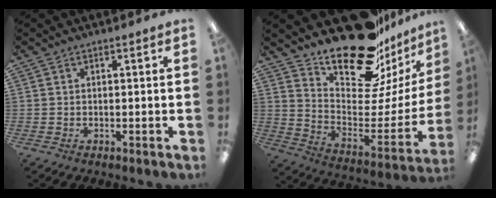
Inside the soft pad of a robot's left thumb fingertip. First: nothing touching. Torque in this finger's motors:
{"motor_torque": [1.34, 1.33, 1.40, -1.37, 0.28]}